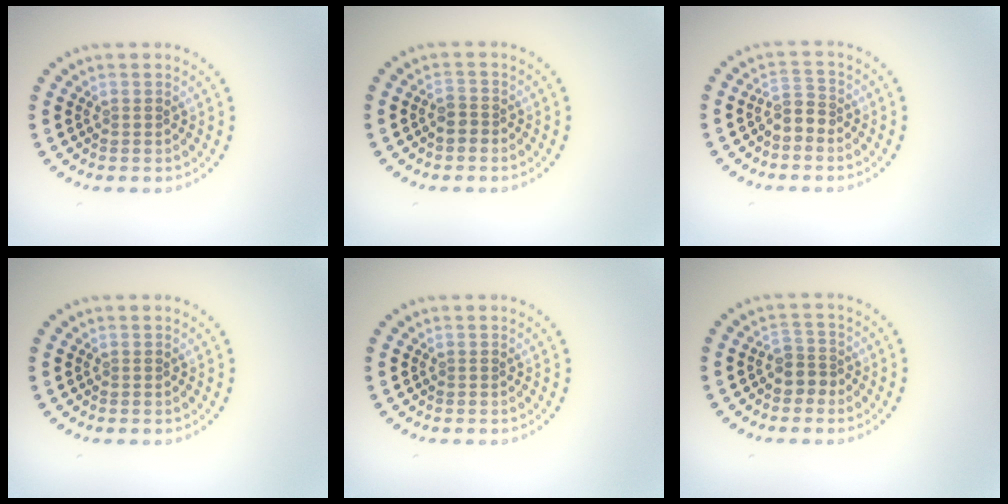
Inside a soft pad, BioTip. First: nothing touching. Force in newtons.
{"total": 1.2, "press": 1.0, "slide": 0.6}
{"total": 1.8, "press": 1.4, "slide": 1.0}
{"total": 0.0}
{"total": 0.0}
{"total": 2.0, "press": 1.6, "slide": 1.1}